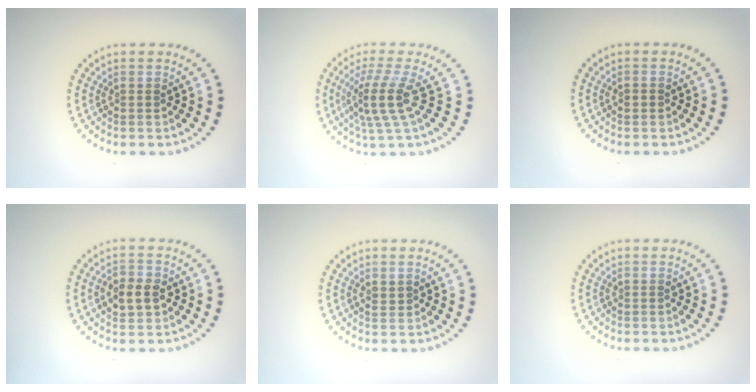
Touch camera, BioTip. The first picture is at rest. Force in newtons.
{"total": 4.0, "press": 2.8, "slide": 2.8}
{"total": 1.0, "press": 1.0, "slide": 0.2}
{"total": 2.9, "press": 2.9, "slide": 0.1}
{"total": 0.7, "press": 0.6, "slide": 0.3}
{"total": 0.0}